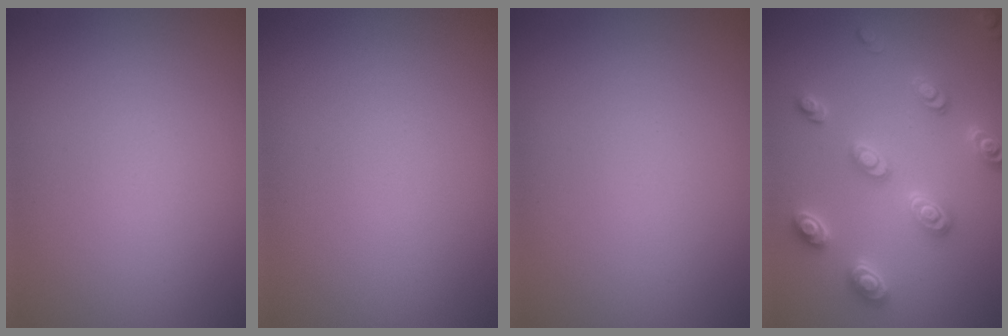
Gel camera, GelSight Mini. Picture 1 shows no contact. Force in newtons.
{"total": 0.0}
{"total": 0.0}
{"total": 3.5, "press": 3.5, "slide": 0.5}